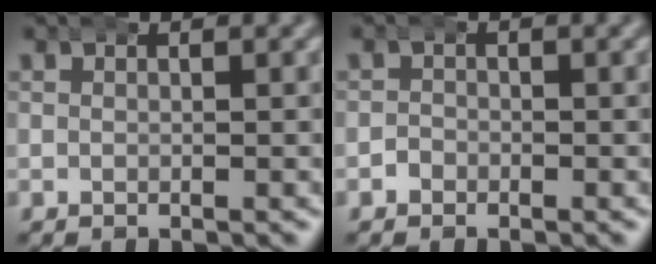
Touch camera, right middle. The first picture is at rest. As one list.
[{"total": 0.9, "force": [-0.7, 0.6, 0.0], "torque": [-0.005, -0.002, -0.012]}]